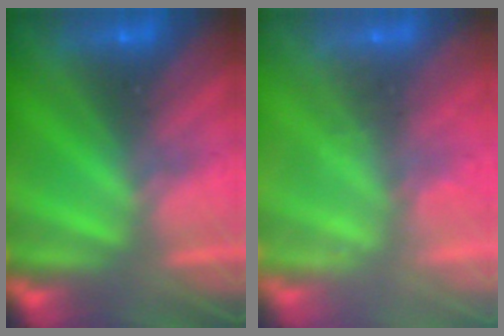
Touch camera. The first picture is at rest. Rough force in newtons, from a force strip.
{"total": 2.3}